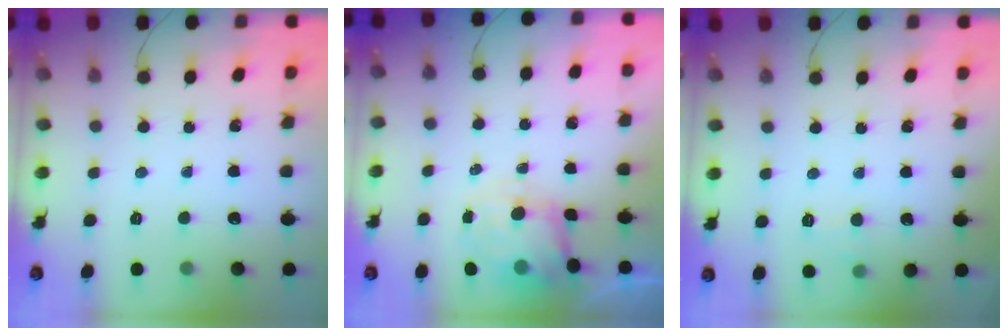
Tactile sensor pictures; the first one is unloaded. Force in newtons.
{"total": 7.1, "press": 7.0, "slide": 1.3}
{"total": 4.6, "press": 4.4, "slide": 1.3}